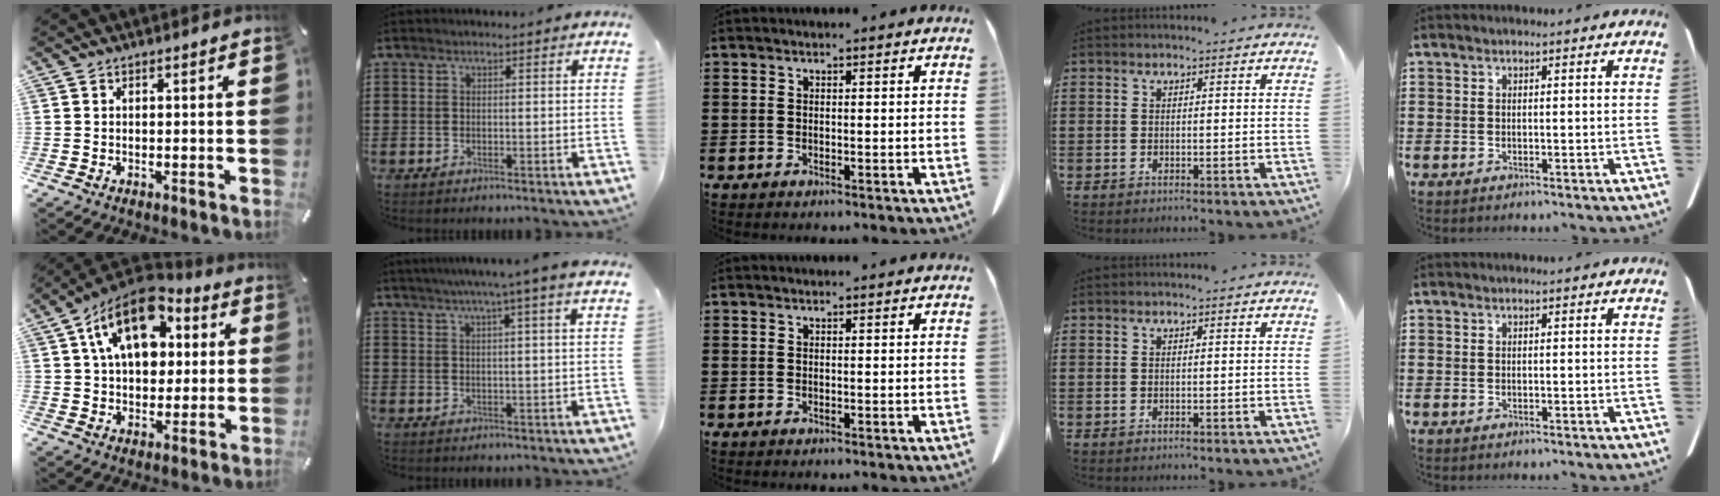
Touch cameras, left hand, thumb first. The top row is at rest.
{"thumb": {"total": 17.1, "force": [6.6, 11.1, 11.1], "torque": [-0.204, -0.023, 0.116]}, "index": {"total": 4.5, "force": [3.3, -0.9, 2.9], "torque": [-0.065, -0.005, 0.055]}}